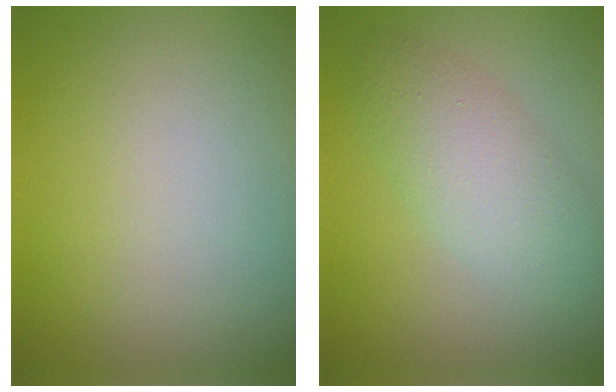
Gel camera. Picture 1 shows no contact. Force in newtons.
{"total": 4.0, "press": 4.0, "slide": 0.2}